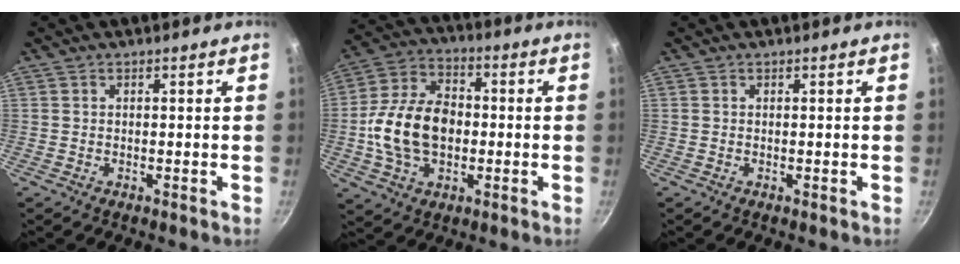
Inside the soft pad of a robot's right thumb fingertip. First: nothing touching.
{"total": 15.8, "force": [-1.3, 10.9, 11.5], "torque": [-0.186, 0.027, -0.033]}
{"total": 0.0}